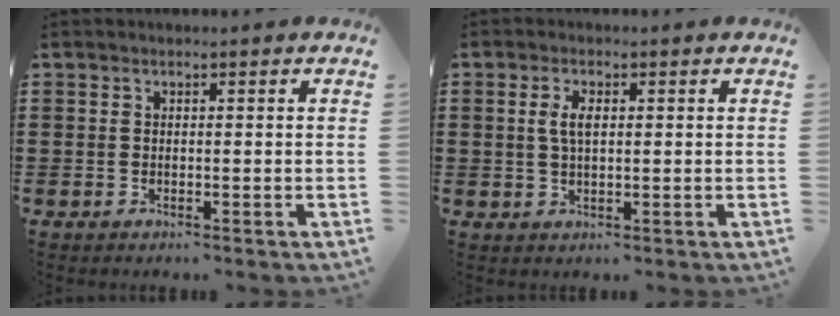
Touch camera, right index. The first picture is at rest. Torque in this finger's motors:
{"motor_torque": [0.67, 0.50, 0.23, 0.06]}